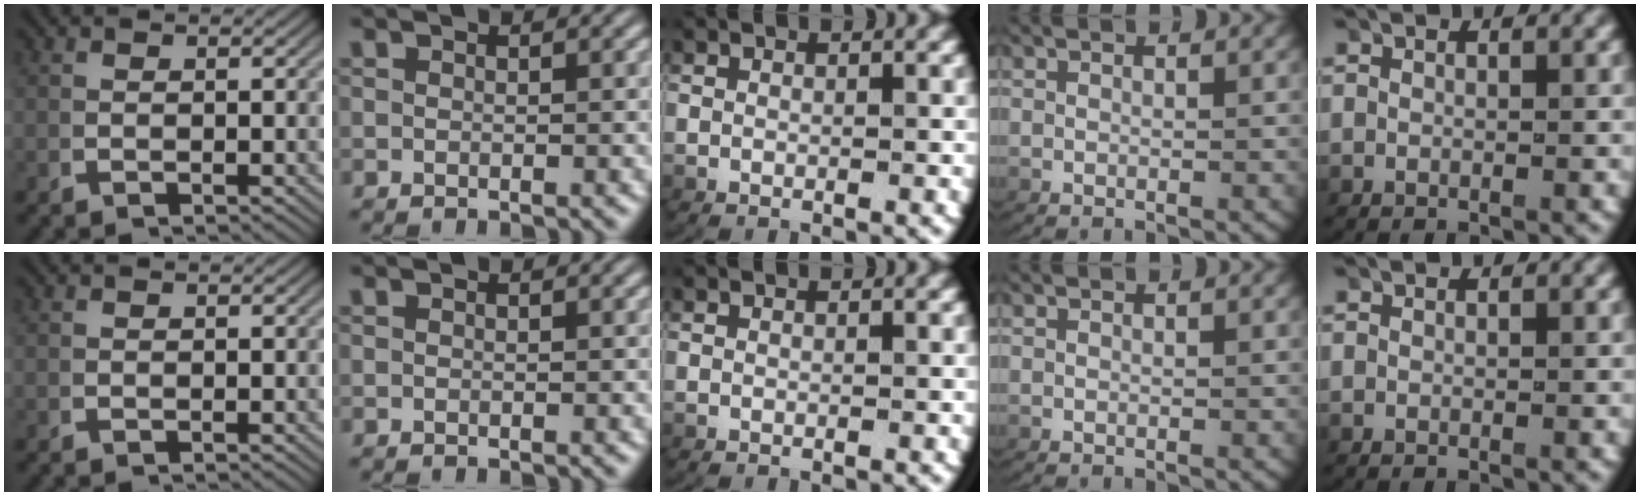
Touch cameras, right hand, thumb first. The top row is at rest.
{}